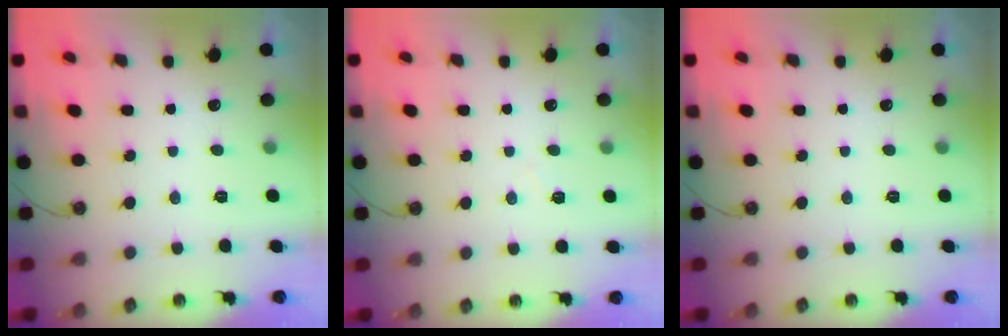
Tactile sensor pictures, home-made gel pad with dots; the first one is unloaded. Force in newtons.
{"total": 4.3, "press": 4.2, "slide": 0.7}
{"total": 0.0}